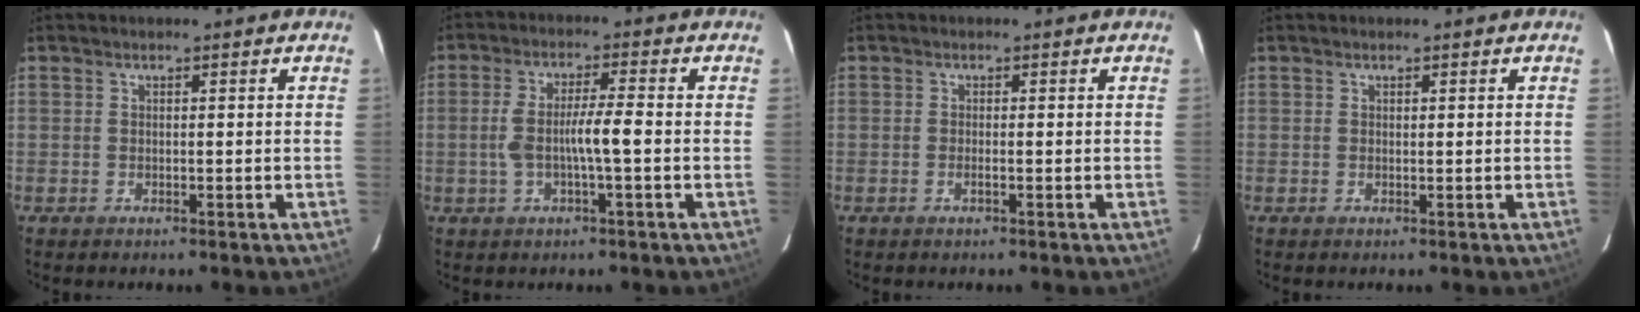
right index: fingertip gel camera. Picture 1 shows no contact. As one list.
[{"total": 5.9, "force": [-0.9, 0.4, 5.8], "torque": [-0.117, 0.008, -0.014]}, {"total": 0.7, "force": [-0.3, 0.0, 0.6], "torque": [-0.015, 0.000, -0.005]}, {"total": 0.0}]